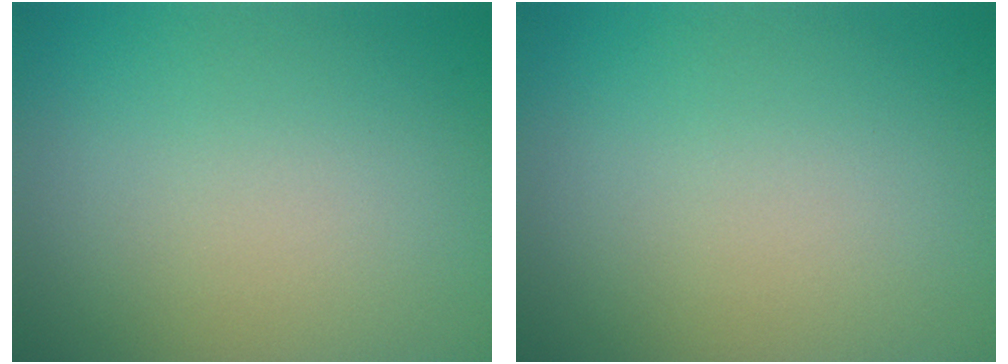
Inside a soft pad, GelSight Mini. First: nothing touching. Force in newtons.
{"total": 0.0}